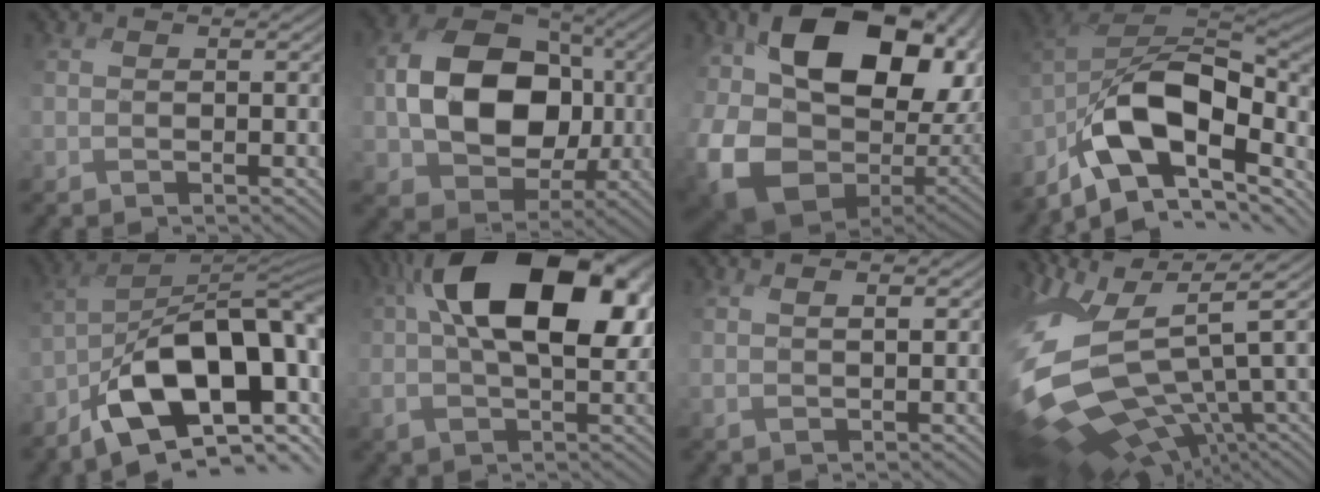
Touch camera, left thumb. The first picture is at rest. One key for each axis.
{"total": 13.5, "fx": -0.6, "fy": 10.5, "fz": 8.5, "tx": -0.156, "ty": -0.007, "tz": -0.010}
{"total": 18.8, "fx": 0.5, "fy": 13.0, "fz": 13.6, "tx": -0.294, "ty": -0.024, "tz": 0.024}
{"total": 14.6, "fx": -7.2, "fy": 7.3, "fz": 10.3, "tx": -0.182, "ty": 0.001, "tz": -0.151}
{"total": 14.4, "fx": -5.8, "fy": 7.1, "fz": 11.1, "tx": -0.166, "ty": -0.003, "tz": -0.127}
{"total": 16.5, "fx": 4.3, "fy": 8.4, "fz": 13.6, "tx": -0.229, "ty": 0.024, "tz": 0.055}
{"total": 2.6, "fx": 1.3, "fy": 0.7, "fz": 2.1, "tx": -0.033, "ty": 0.000, "tz": 0.021}
{"total": 16.0, "fx": -1.3, "fy": 8.1, "fz": 13.8, "tx": -0.311, "ty": -0.031, "tz": 0.000}